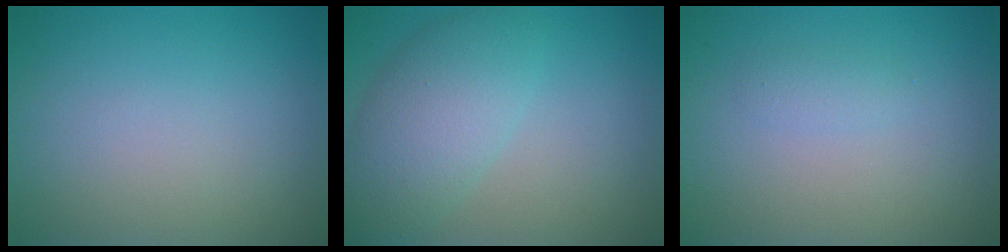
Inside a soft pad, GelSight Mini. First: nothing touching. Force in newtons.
{"total": 5.5, "press": 5.5, "slide": 0.1}
{"total": 1.0, "press": 1.0, "slide": 0.1}